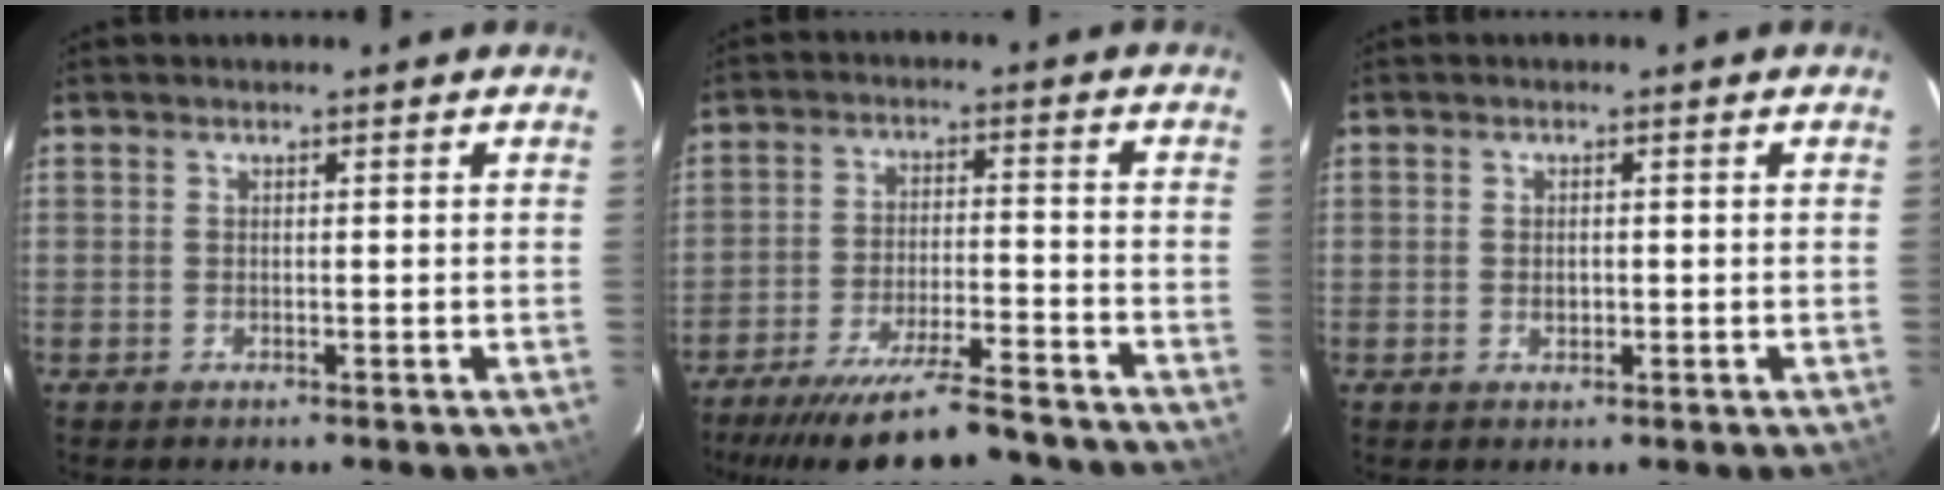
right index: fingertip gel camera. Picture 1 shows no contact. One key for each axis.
{"total": 18.0, "fx": -15.6, "fy": 2.8, "fz": 8.4, "tx": -0.160, "ty": -0.017, "tz": -0.229}
{"total": 1.2, "fx": -0.2, "fy": 0.9, "fz": 0.8, "tx": -0.013, "ty": 0.002, "tz": -0.003}